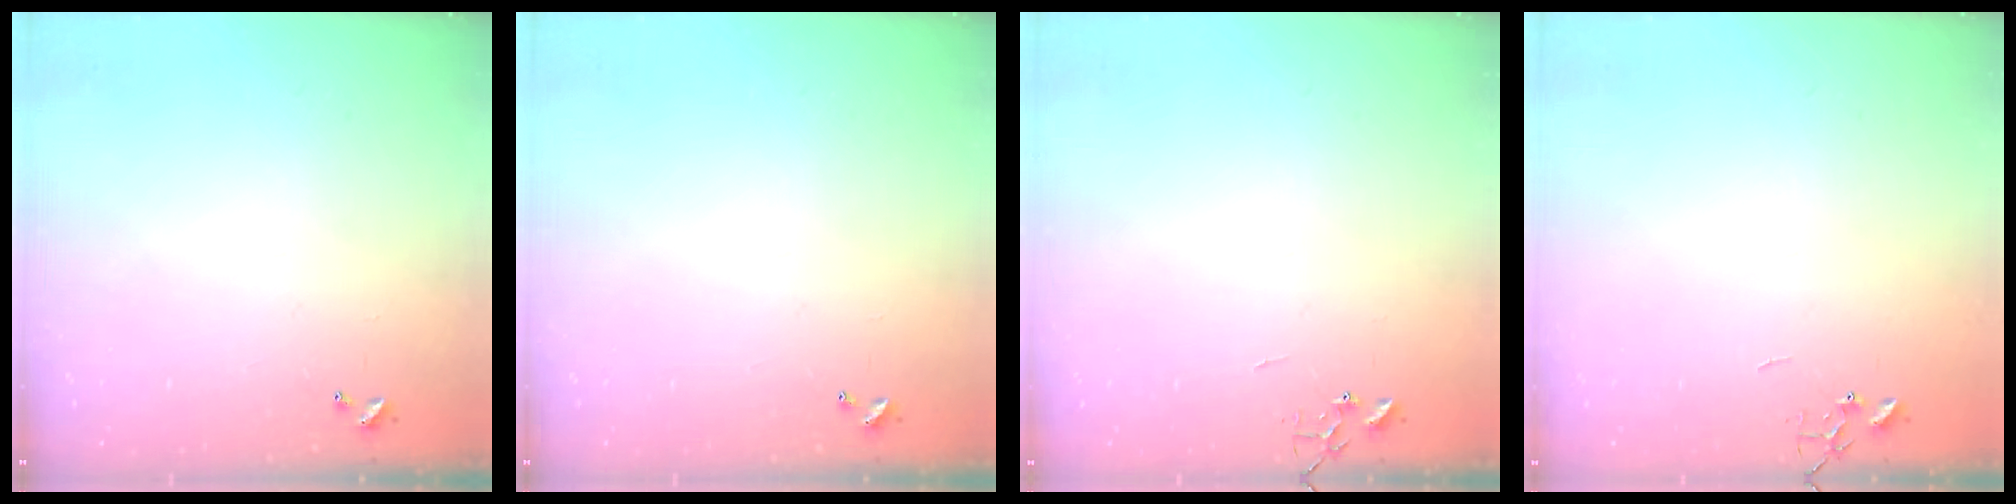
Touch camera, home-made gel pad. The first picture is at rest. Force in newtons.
{"total": 0.0}
{"total": 0.0}
{"total": 0.0}